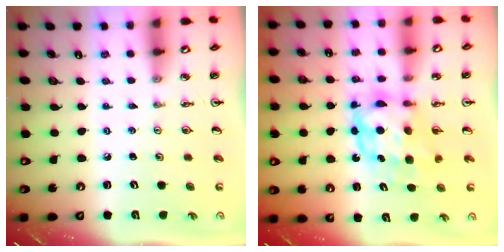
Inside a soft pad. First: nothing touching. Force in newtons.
{"total": 7.8, "press": 7.7, "slide": 0.8}